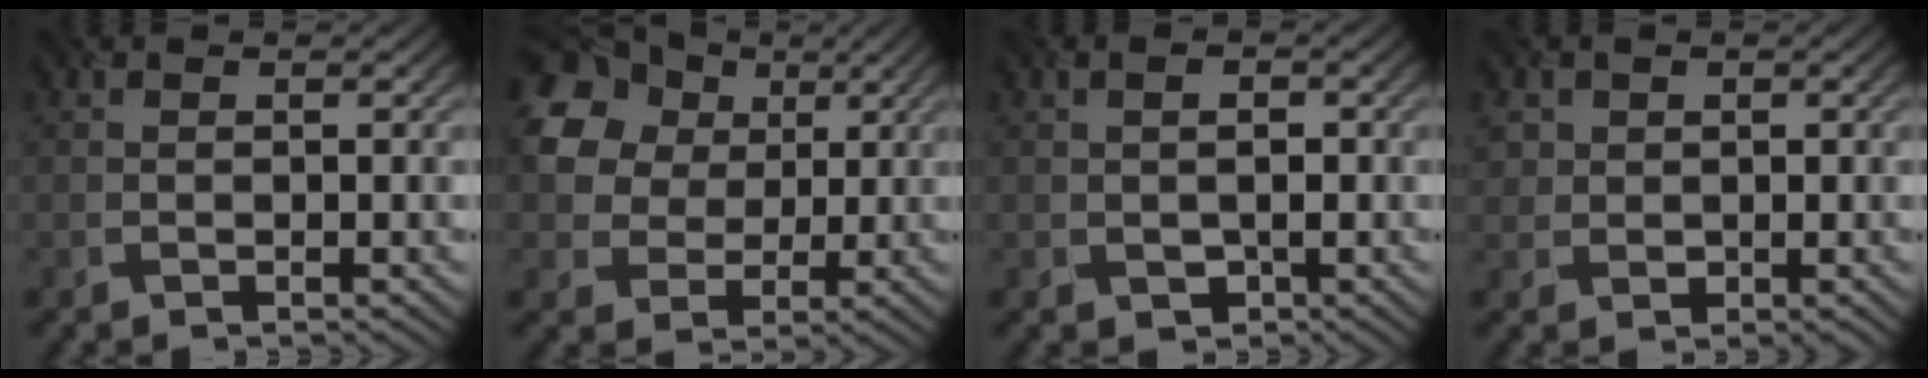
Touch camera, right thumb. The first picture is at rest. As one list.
[{"total": 16.2, "force": [6.1, 13.0, 7.5], "torque": [-0.224, 0.029, 0.119]}, {"total": 2.4, "force": [-0.4, 1.8, 1.5], "torque": [-0.023, -0.003, -0.002]}, {"total": 2.3, "force": [0.7, 2.2, 0.4], "torque": [-0.012, -0.002, 0.012]}]